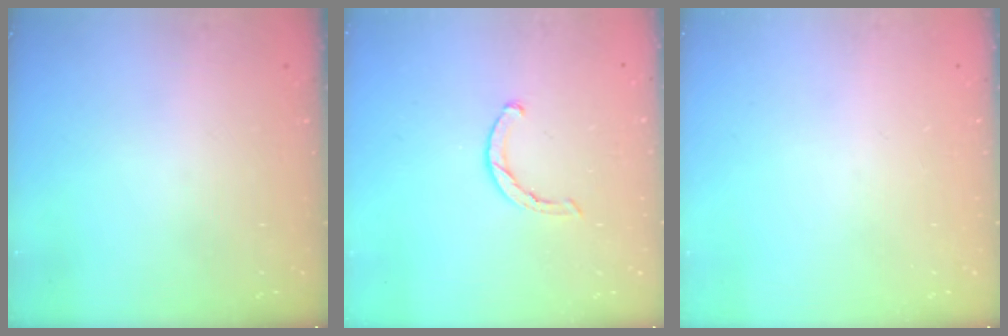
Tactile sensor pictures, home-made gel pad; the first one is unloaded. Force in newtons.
{"total": 1.8, "press": 1.8, "slide": 0.3}
{"total": 0.0}